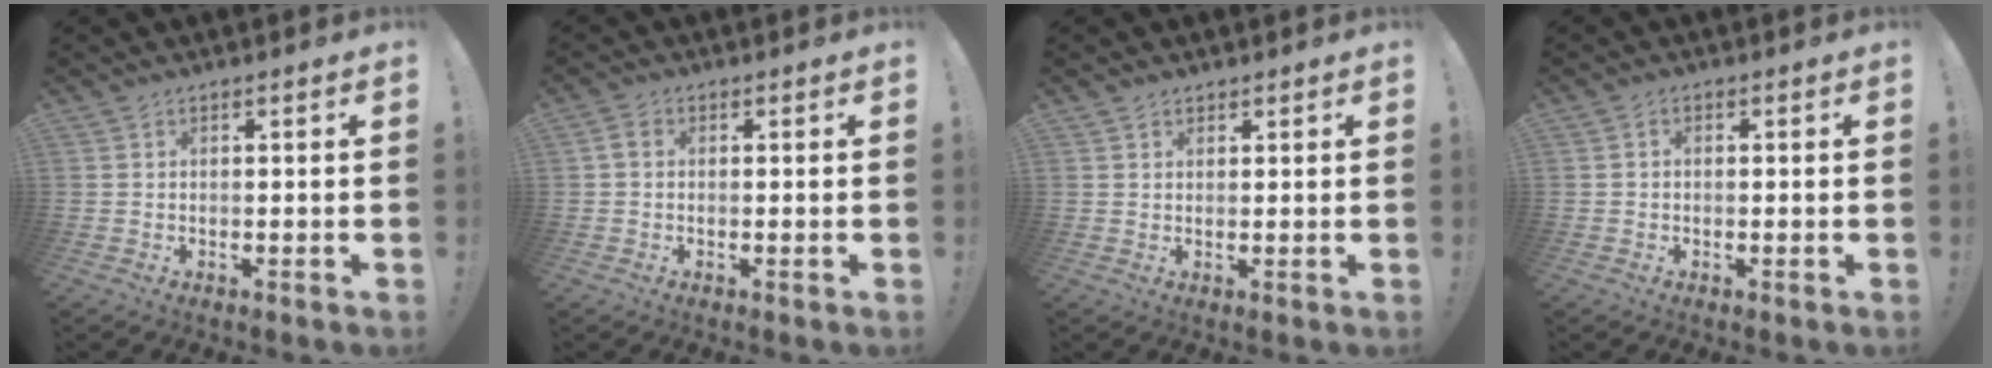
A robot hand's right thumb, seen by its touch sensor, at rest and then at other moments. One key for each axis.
{"total": 2.5, "fx": 0.2, "fy": 2.0, "fz": 1.6, "tx": -0.034, "ty": 0.008, "tz": 0.006}
{"total": 1.5, "fx": 1.1, "fy": 0.9, "fz": 0.2, "tx": 0.008, "ty": -0.007, "tz": 0.019}
{"total": 1.0, "fx": -0.4, "fy": 0.8, "fz": 0.5, "tx": -0.011, "ty": 0.005, "tz": -0.007}